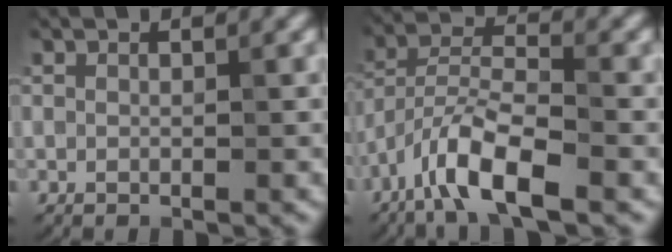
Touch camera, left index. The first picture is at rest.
{"total": 6.3, "force": [-4.0, 1.6, 4.6], "torque": [-0.086, 0.007, -0.084]}